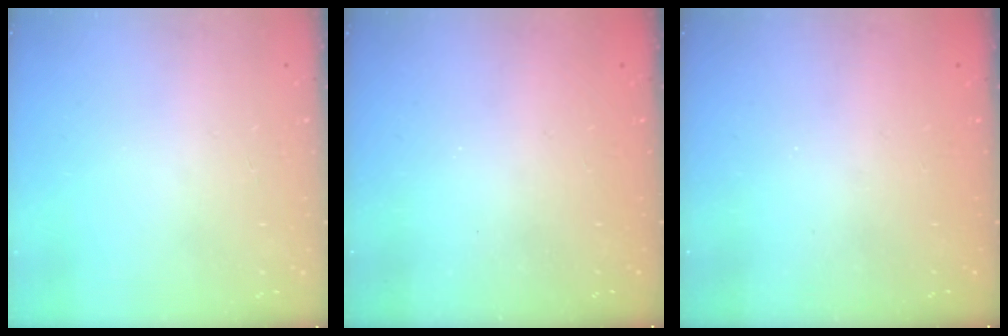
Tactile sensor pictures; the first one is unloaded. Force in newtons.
{"total": 1.5, "press": 1.4, "slide": 0.6}
{"total": 2.2, "press": 2.1, "slide": 0.7}